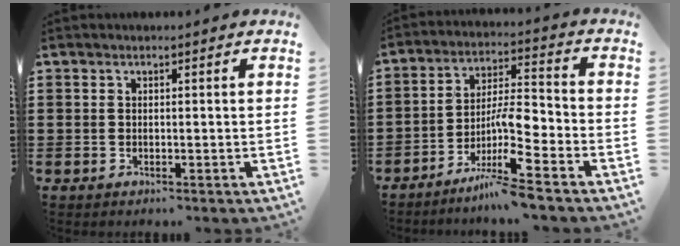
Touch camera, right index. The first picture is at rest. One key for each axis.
{"total": 9.3, "fx": -5.7, "fy": 1.5, "fz": 7.2, "tx": -0.142, "ty": -0.004, "tz": -0.113}